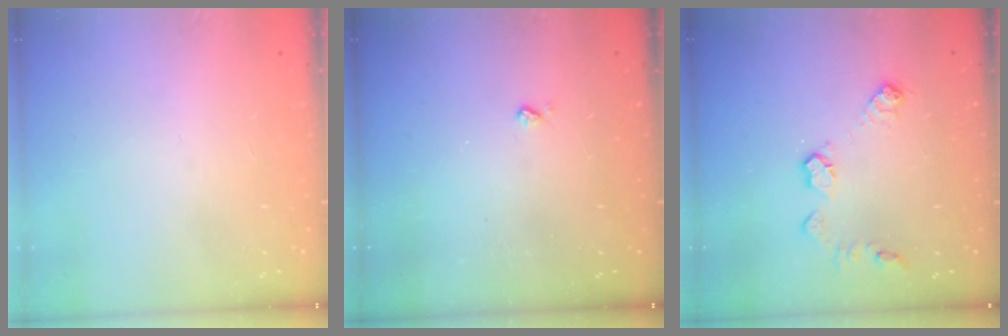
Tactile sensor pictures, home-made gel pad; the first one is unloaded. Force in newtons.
{"total": 2.5, "press": 2.5, "slide": 0.5}
{"total": 8.8, "press": 8.8, "slide": 0.3}